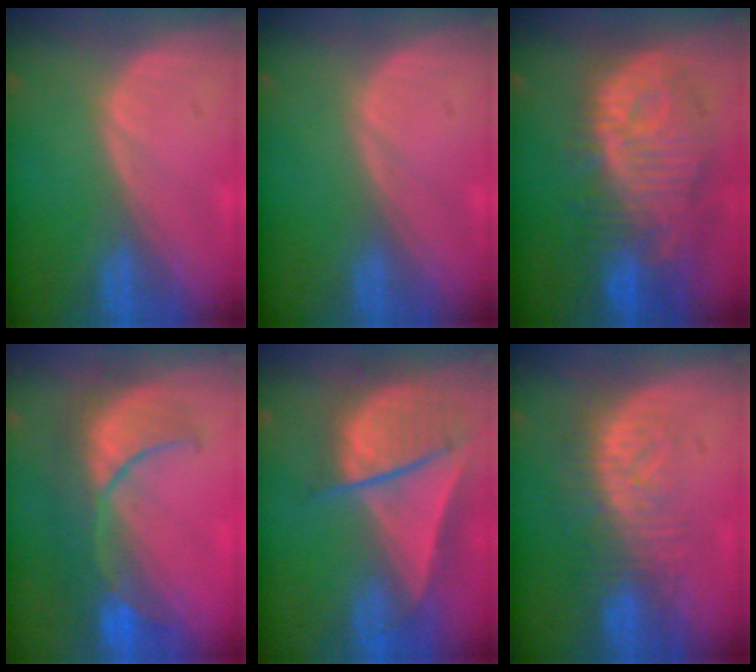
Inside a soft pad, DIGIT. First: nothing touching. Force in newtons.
{"total": 0.0}
{"total": 12.3, "press": 11.0, "slide": 5.4}
{"total": 8.7, "press": 8.6, "slide": 1.5}
{"total": 9.1, "press": 7.9, "slide": 4.5}
{"total": 8.3, "press": 7.2, "slide": 4.1}